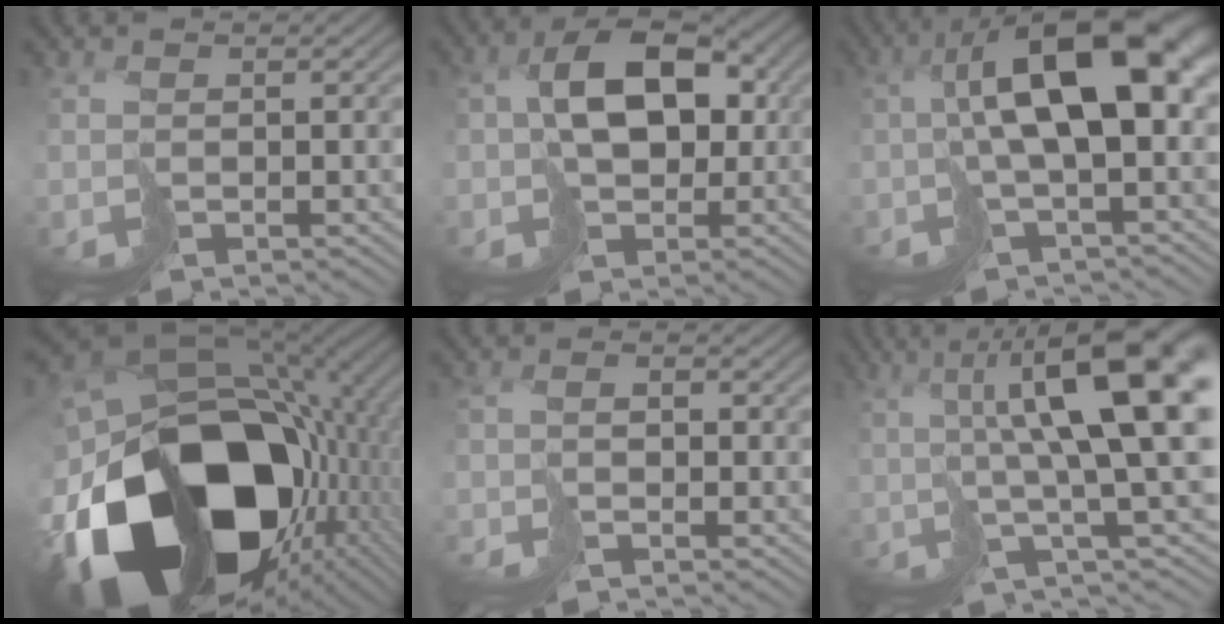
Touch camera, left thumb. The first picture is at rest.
{"total": 8.2, "force": [0.3, 5.5, 6.2], "torque": [-0.109, 0.005, 0.003]}
{"total": 12.8, "force": [0.2, 4.4, 12.0], "torque": [-0.205, 0.011, 0.006]}
{"total": 22.2, "force": [-7.8, 14.8, 14.7], "torque": [-0.332, -0.068, -0.091]}
{"total": 2.2, "force": [-1.6, 0.6, 1.4], "torque": [-0.030, -0.002, -0.038]}
{"total": 14.3, "force": [1.6, 3.5, 13.7], "torque": [-0.198, 0.003, 0.040]}